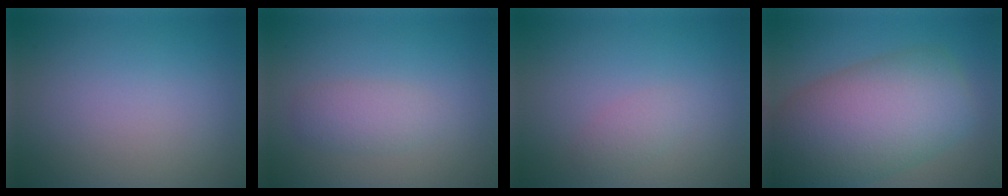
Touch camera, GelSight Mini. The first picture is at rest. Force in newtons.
{"total": 2.1, "press": 2.1, "slide": 0.0}
{"total": 1.2, "press": 1.2, "slide": 0.1}
{"total": 11.3, "press": 11.3, "slide": 0.8}